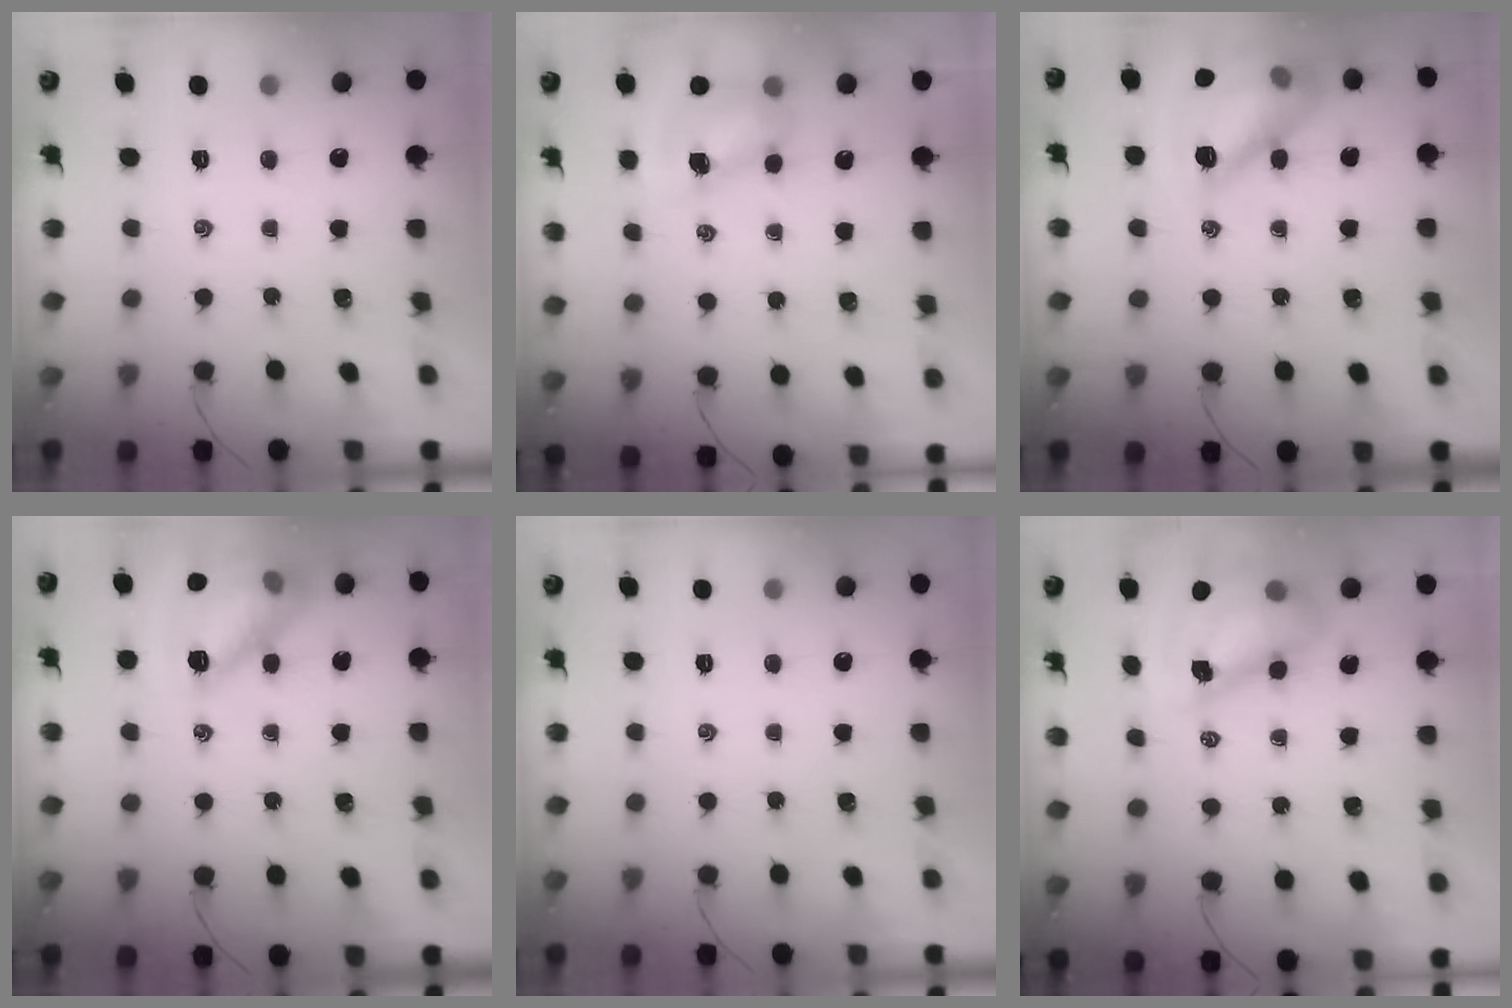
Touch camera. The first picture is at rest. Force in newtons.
{"total": 7.9, "press": 7.9, "slide": 1.0}
{"total": 15.0, "press": 14.9, "slide": 1.3}
{"total": 14.3, "press": 14.3, "slide": 0.1}
{"total": 0.0}
{"total": 10.7, "press": 10.3, "slide": 2.9}